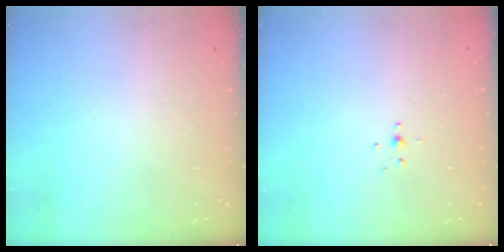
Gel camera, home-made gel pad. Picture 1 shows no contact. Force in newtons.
{"total": 2.4, "press": 2.3, "slide": 0.8}